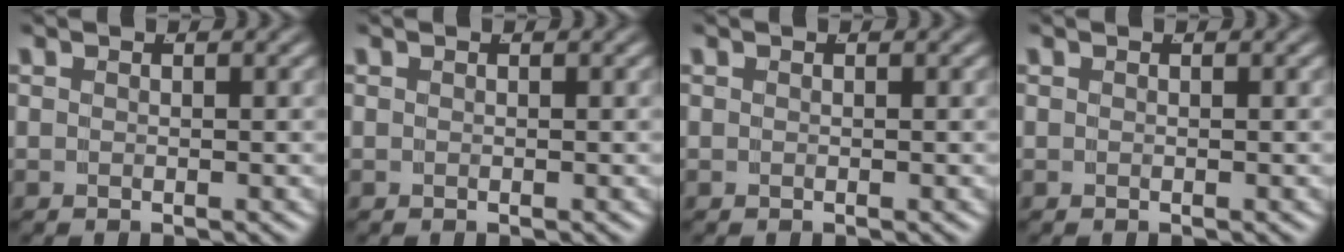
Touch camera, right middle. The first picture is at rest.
{"total": 0.0}
{"total": 0.0}
{"total": 0.0}